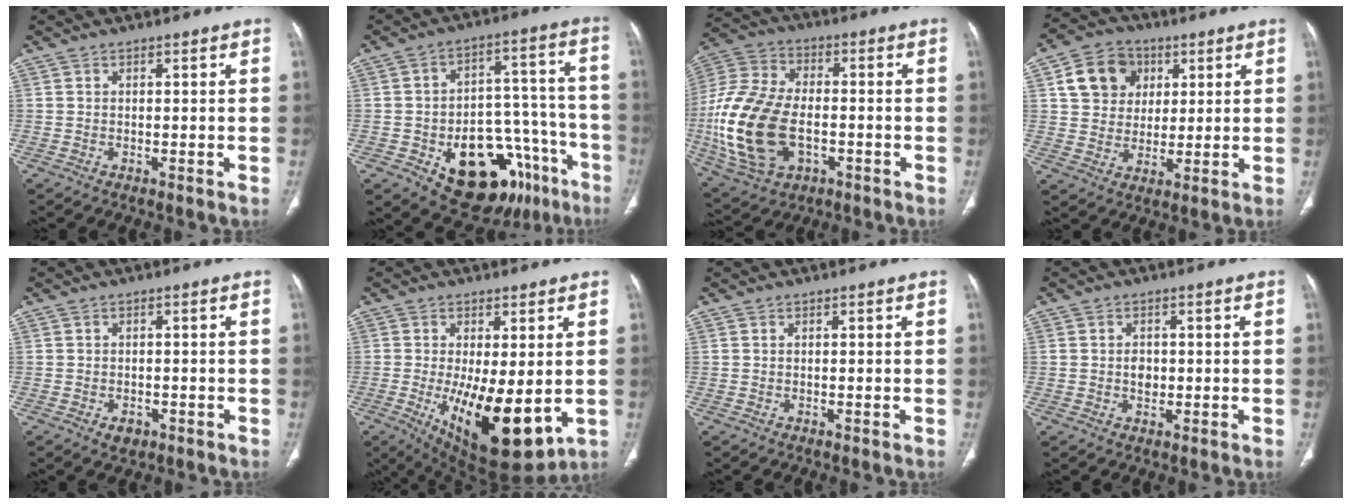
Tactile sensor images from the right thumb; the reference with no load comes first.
{"total": 22.3, "force": [-11.0, 13.1, 14.3], "torque": [-0.136, 0.084, -0.144]}
{"total": 21.4, "force": [-3.9, 13.1, 16.4], "torque": [-0.353, 0.008, -0.061]}
{"total": 11.1, "force": [3.9, 9.2, 4.7], "torque": [-0.057, -0.005, 0.067]}
{"total": 2.2, "force": [-1.1, 1.4, 1.2], "torque": [-0.011, 0.001, -0.010]}
{"total": 16.1, "force": [-2.8, 6.2, 14.6], "torque": [-0.232, -0.033, -0.021]}
{"total": 0.0}
{"total": 2.4, "force": [0.0, 1.8, 1.6], "torque": [-0.019, 0.002, 0.000]}